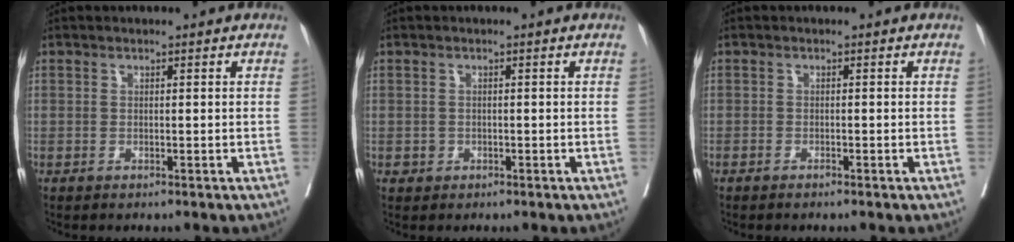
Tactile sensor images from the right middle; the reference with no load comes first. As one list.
[{"total": 1.0, "force": [-0.4, 0.9, 0.2], "torque": [0.001, 0.004, -0.005]}, {"total": 0.7, "force": [-0.6, 0.1, 0.3], "torque": [-0.011, -0.001, -0.011]}]